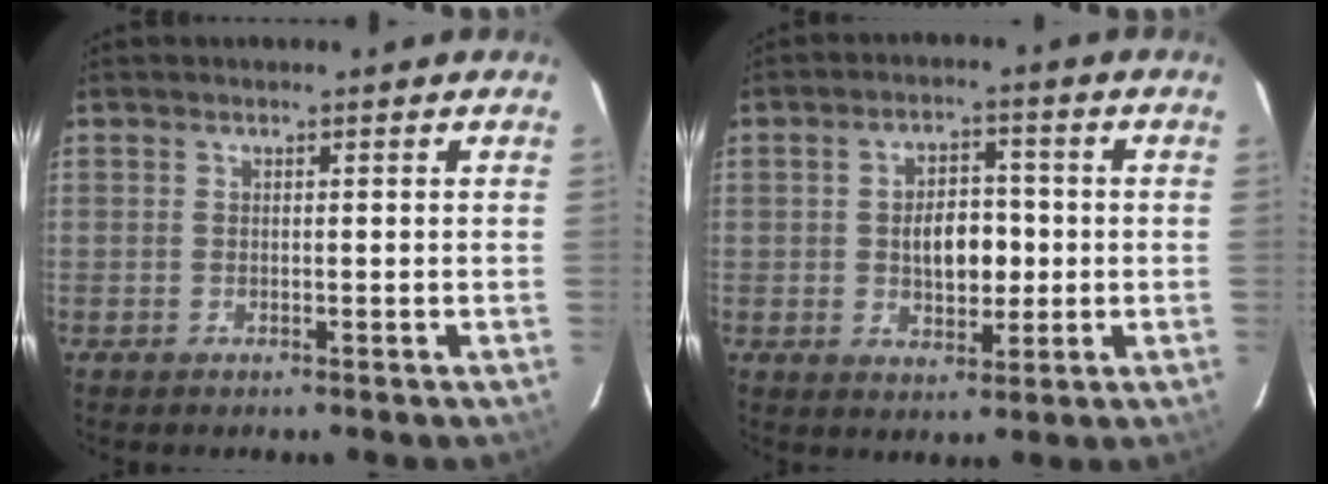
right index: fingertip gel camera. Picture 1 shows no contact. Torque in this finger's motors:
{"motor_torque": [1.03, 0.12, 0.46, 0.09]}